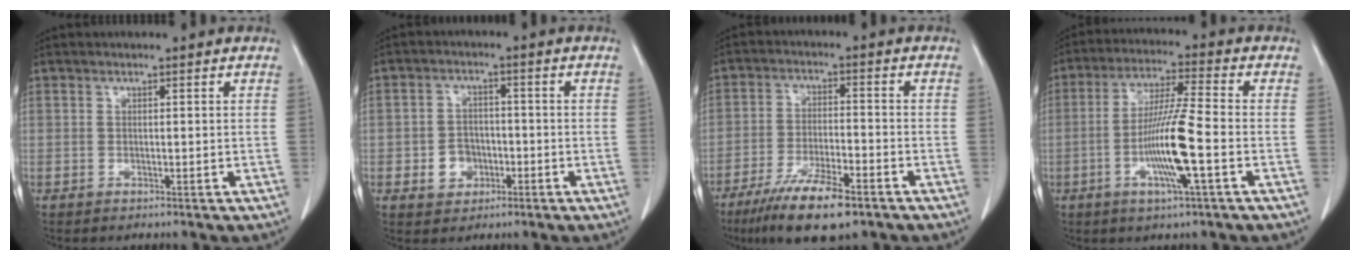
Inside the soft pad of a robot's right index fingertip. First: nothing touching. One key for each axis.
{"total": 4.5, "fx": -1.4, "fy": 3.8, "fz": 2.0, "tx": -0.034, "ty": 0.010, "tz": -0.015}
{"total": 11.5, "fx": -7.8, "fy": 2.3, "fz": 8.2, "tx": -0.146, "ty": -0.023, "tz": -0.131}
{"total": 10.9, "fx": -3.0, "fy": -0.2, "fz": 10.5, "tx": -0.206, "ty": -0.010, "tz": -0.061}